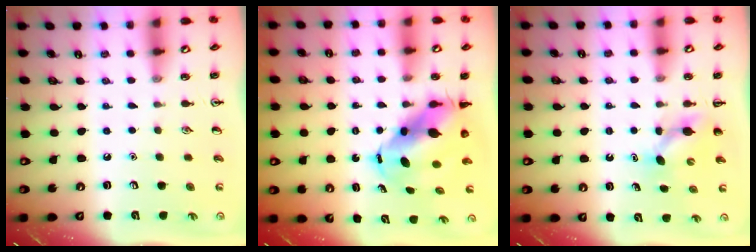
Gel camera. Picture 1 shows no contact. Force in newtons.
{"total": 8.9, "press": 8.5, "slide": 2.5}
{"total": 4.3, "press": 4.1, "slide": 1.2}